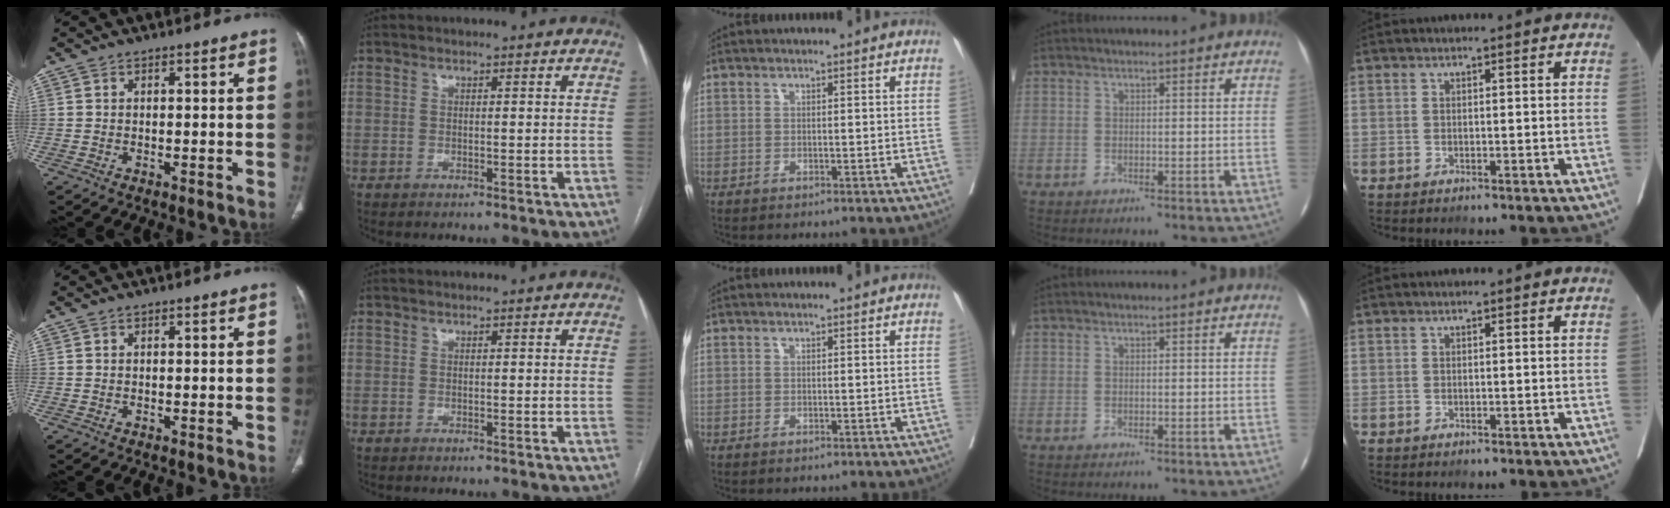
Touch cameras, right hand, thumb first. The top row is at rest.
{}